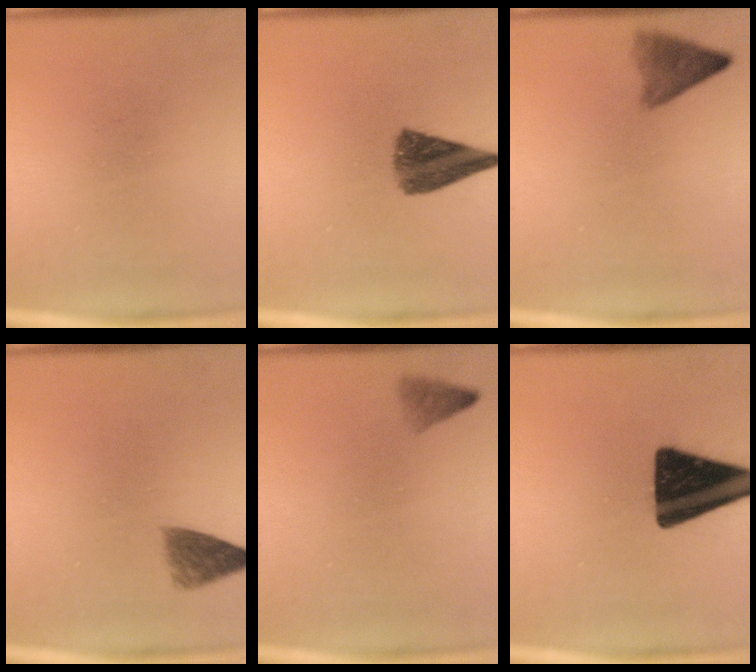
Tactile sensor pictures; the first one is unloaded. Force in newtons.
{"total": 7.6}
{"total": 3.8}
{"total": 3.4}
{"total": 1.6}
{"total": 18.5}